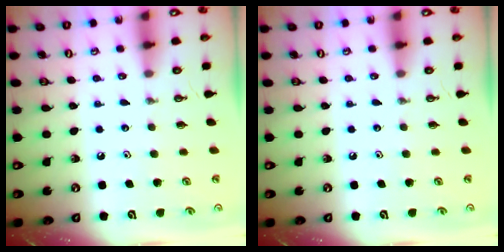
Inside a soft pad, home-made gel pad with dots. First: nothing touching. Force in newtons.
{"total": 0.0}